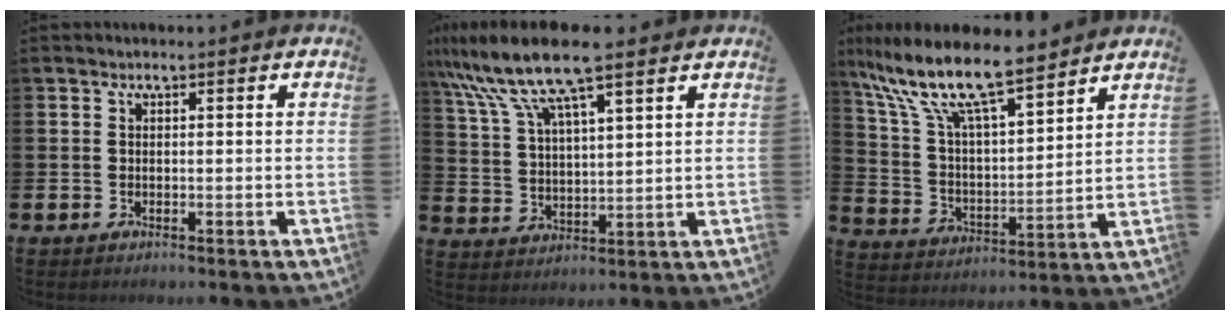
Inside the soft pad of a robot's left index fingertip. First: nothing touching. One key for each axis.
{"total": 10.9, "fx": 8.9, "fy": 1.8, "fz": 6.1, "tx": -0.152, "ty": -0.024, "tz": 0.158}
{"total": 11.6, "fx": 9.9, "fy": 1.9, "fz": 5.7, "tx": -0.154, "ty": -0.057, "tz": 0.171}